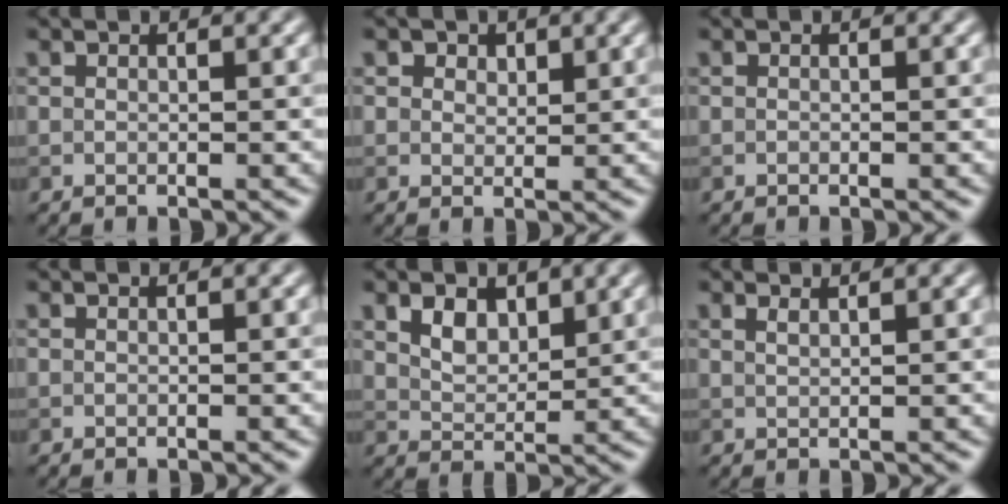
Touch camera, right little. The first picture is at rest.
{"total": 2.1, "force": [1.3, 1.3, 0.8], "torque": [-0.012, -0.002, 0.014]}
{"total": 0.0}
{"total": 0.0}
{"total": 2.8, "force": [1.6, 1.7, 1.6], "torque": [-0.035, -0.002, 0.030]}
{"total": 1.1, "force": [0.8, 0.3, 0.6], "torque": [-0.007, -0.001, 0.011]}